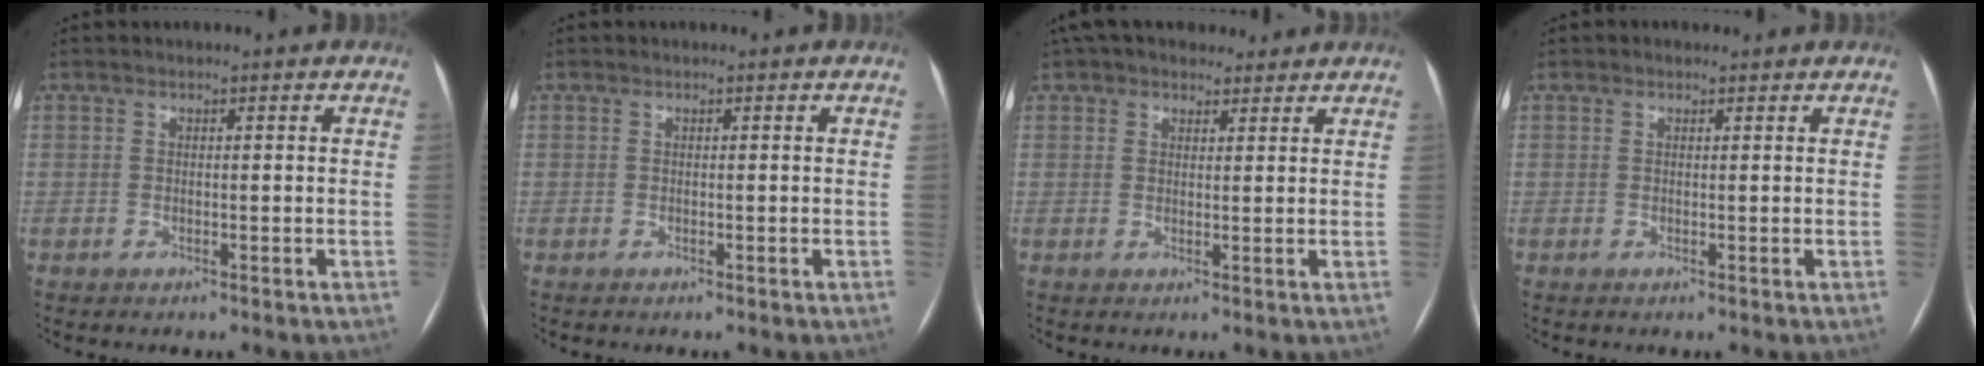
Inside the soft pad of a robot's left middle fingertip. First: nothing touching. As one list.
[{"total": 0.0}, {"total": 8.7, "force": [7.2, 3.8, 3.0], "torque": [-0.042, 0.038, 0.110]}, {"total": 0.8, "force": [0.6, 0.5, 0.1], "torque": [-0.006, 0.005, 0.006]}]